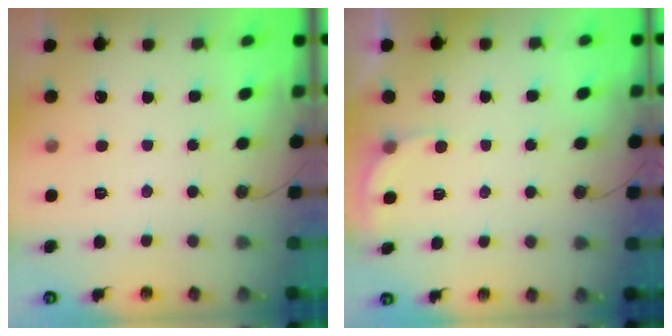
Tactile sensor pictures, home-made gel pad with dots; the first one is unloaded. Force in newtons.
{"total": 2.6, "press": 2.6, "slide": 0.1}